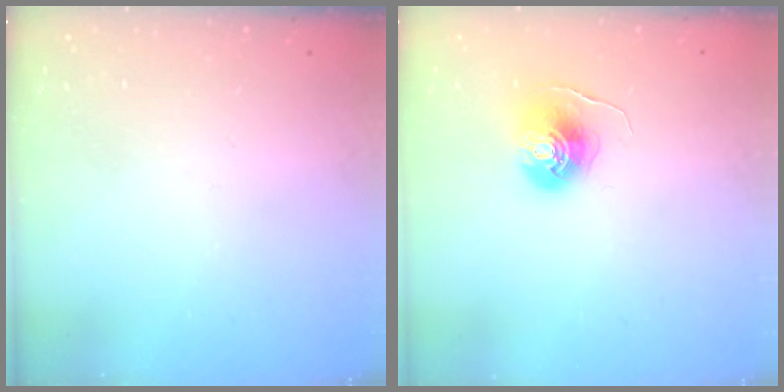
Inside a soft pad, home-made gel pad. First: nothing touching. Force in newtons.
{"total": 7.7, "press": 7.7, "slide": 0.4}